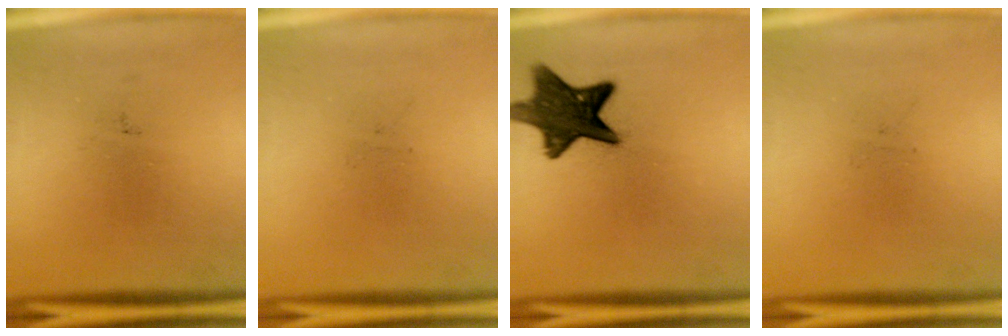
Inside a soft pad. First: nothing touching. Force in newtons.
{"total": 0.0}
{"total": 12.7}
{"total": 0.0}